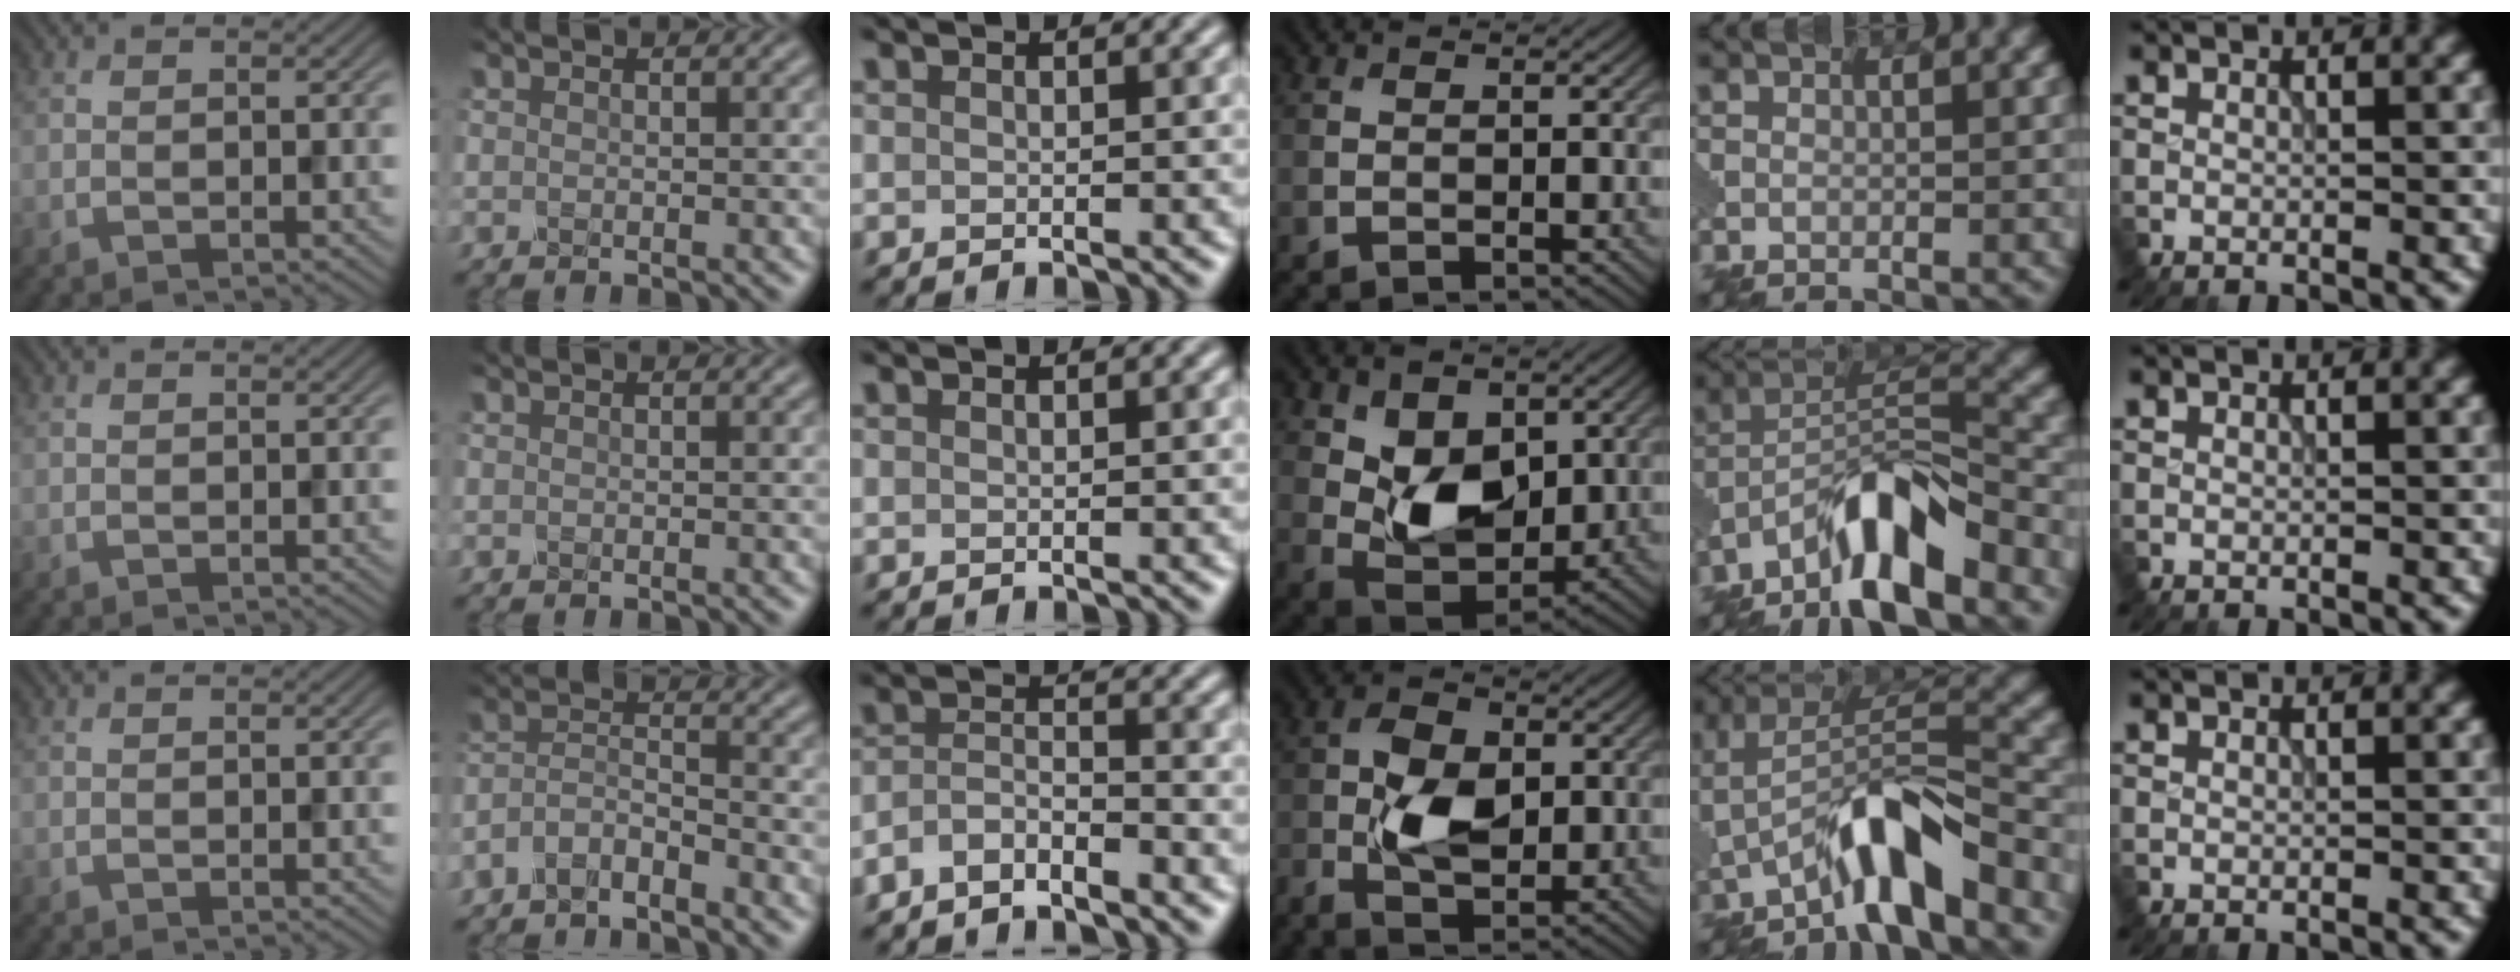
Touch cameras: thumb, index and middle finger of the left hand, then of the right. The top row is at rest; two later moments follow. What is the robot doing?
{"motion": "insert", "object": "pin"}